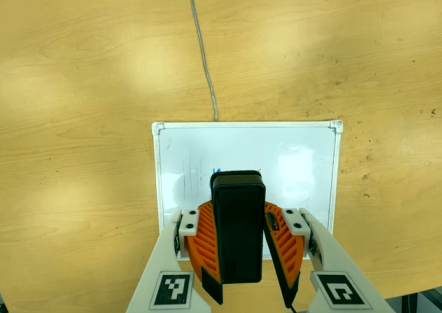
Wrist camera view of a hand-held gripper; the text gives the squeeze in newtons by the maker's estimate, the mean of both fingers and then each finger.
{"total": 7.8, "left": 8.2, "right": 7.5}